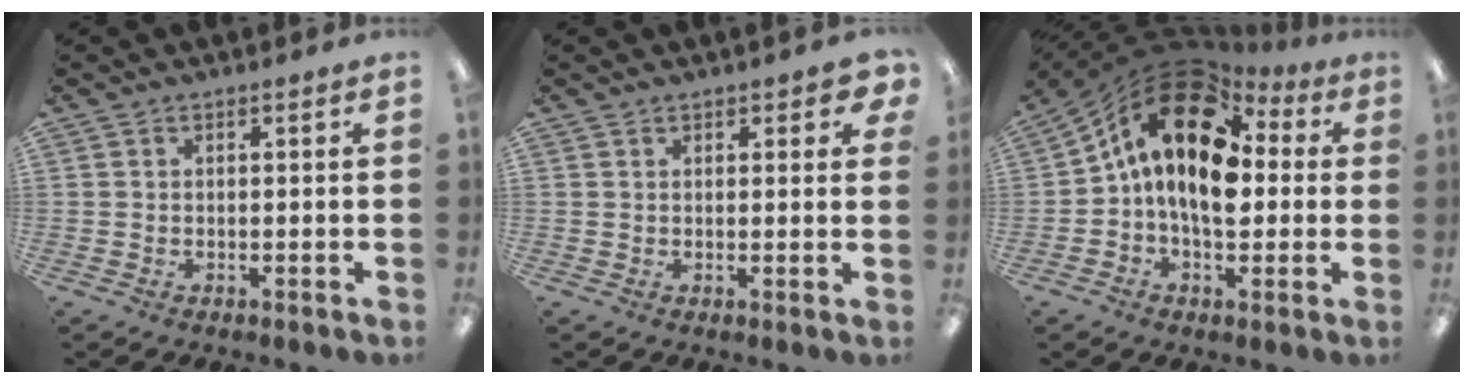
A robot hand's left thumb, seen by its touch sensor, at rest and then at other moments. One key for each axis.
{"total": 3.1, "fx": 2.0, "fy": 1.4, "fz": 1.9, "tx": -0.016, "ty": -0.007, "tz": 0.032}
{"total": 17.8, "fx": 3.8, "fy": 10.9, "fz": 13.6, "tx": -0.282, "ty": -0.011, "tz": 0.059}